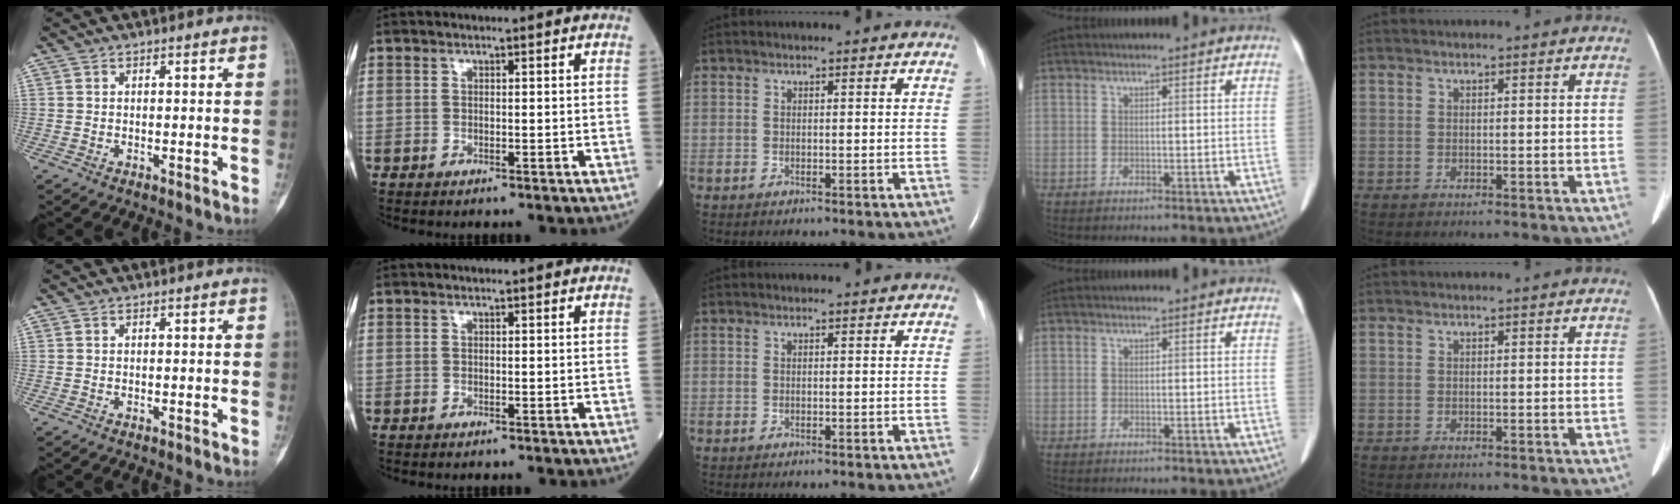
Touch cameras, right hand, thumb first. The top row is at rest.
{}